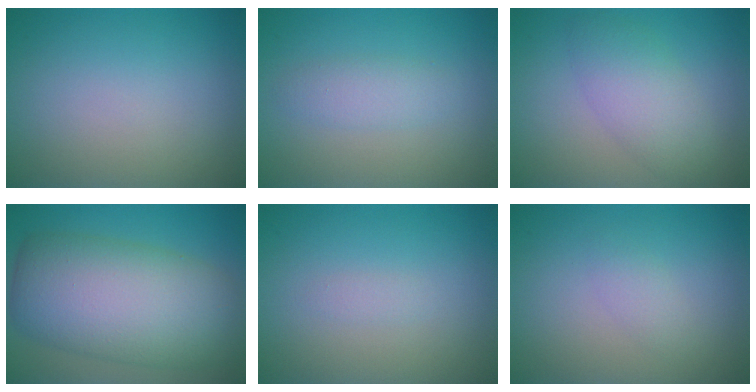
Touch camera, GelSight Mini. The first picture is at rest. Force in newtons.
{"total": 1.9, "press": 1.9, "slide": 0.1}
{"total": 4.1, "press": 4.1, "slide": 0.3}
{"total": 11.9, "press": 11.9, "slide": 0.4}
{"total": 0.7, "press": 0.7, "slide": 0.1}
{"total": 1.2, "press": 1.2, "slide": 0.1}